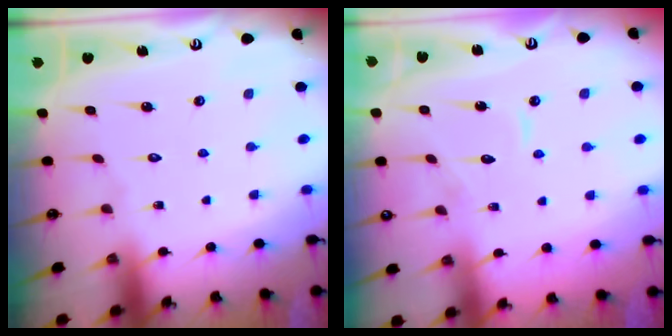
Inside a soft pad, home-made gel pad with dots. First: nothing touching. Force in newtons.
{"total": 5.7, "press": 5.7, "slide": 0.6}